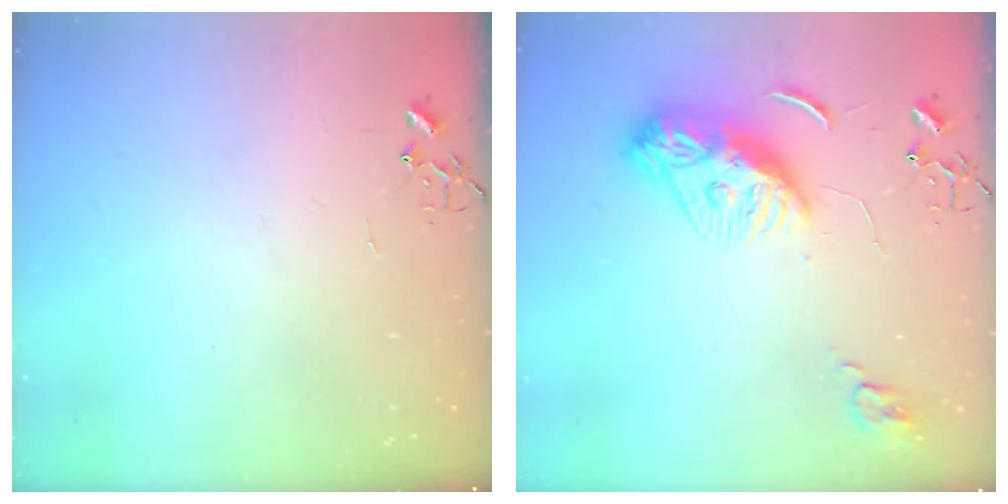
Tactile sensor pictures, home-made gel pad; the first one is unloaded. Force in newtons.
{"total": 11.9, "press": 11.9, "slide": 0.9}